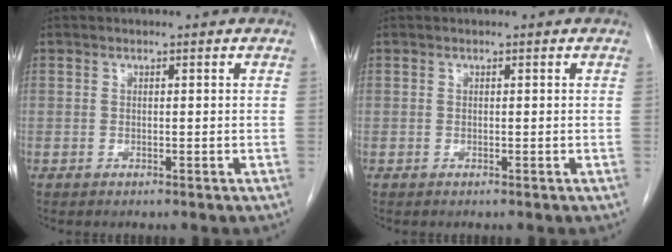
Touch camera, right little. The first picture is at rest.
{"total": 0.0}